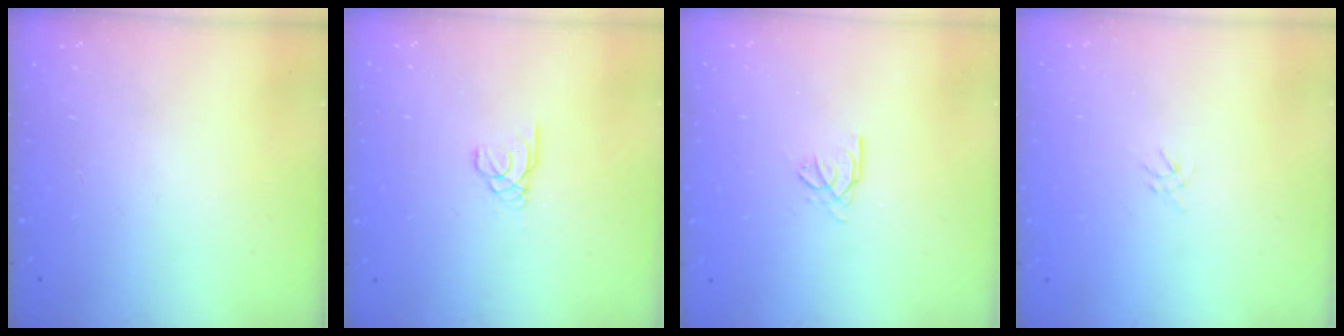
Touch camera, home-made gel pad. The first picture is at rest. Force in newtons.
{"total": 1.7, "press": 1.7, "slide": 0.2}
{"total": 2.7, "press": 2.7, "slide": 0.4}
{"total": 1.2, "press": 1.1, "slide": 0.5}